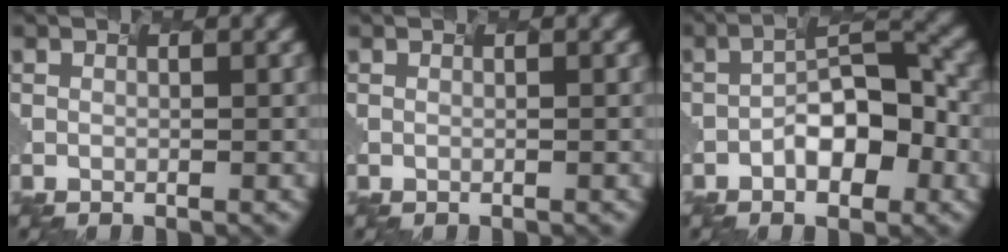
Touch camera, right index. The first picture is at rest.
{"total": 0.0}
{"total": 5.9, "force": [-2.9, 2.4, 4.5], "torque": [-0.074, 0.017, -0.050]}